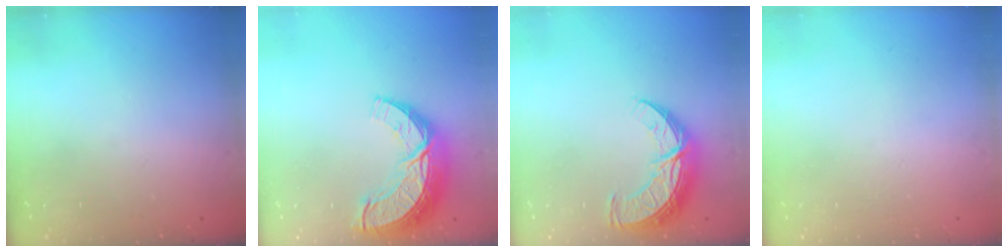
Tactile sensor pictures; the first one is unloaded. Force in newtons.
{"total": 15.1, "press": 15.1, "slide": 1.3}
{"total": 10.6, "press": 10.6, "slide": 0.9}
{"total": 0.0}